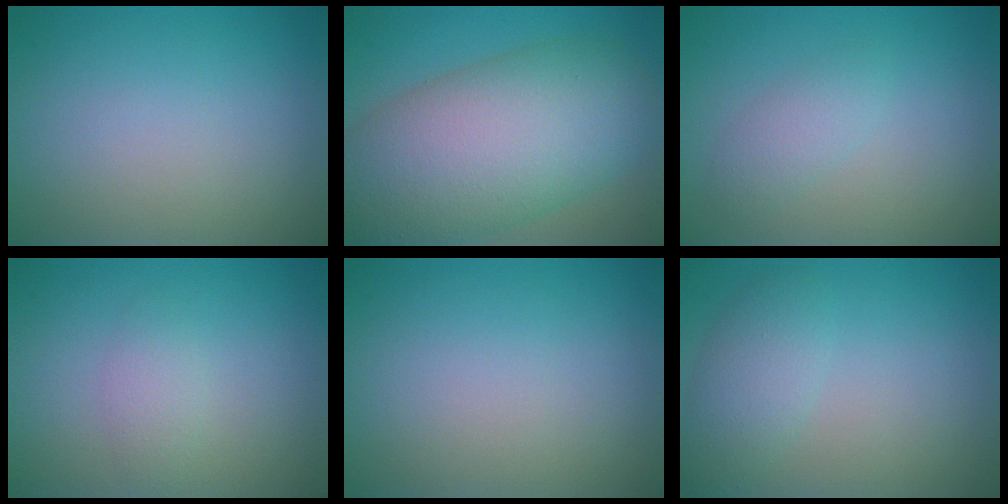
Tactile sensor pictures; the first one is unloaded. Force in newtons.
{"total": 13.2, "press": 13.2, "slide": 0.8}
{"total": 1.8, "press": 1.8, "slide": 0.1}
{"total": 1.5, "press": 1.5, "slide": 0.0}
{"total": 0.0}
{"total": 3.0, "press": 3.0, "slide": 0.1}